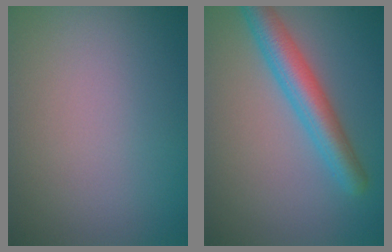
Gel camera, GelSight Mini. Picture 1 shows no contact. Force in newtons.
{"total": 4.7, "press": 4.7, "slide": 0.2}